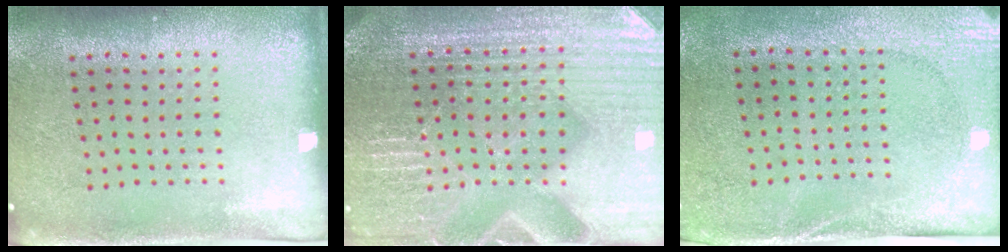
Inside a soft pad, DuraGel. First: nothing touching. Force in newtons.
{"total": 4.9, "press": 4.6, "slide": 1.5}
{"total": 2.7, "press": 2.1, "slide": 1.6}